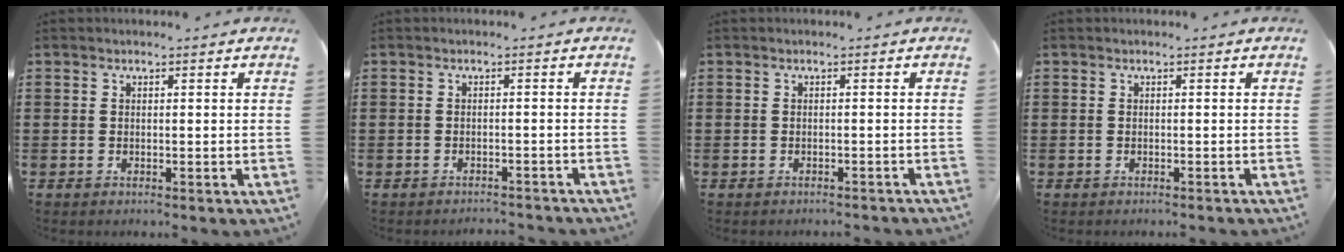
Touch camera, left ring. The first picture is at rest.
{"total": 1.5, "force": [-1.4, 0.0, 0.2], "torque": [-0.006, 0.002, -0.030]}
{"total": 0.8, "force": [-0.8, 0.0, 0.2], "torque": [-0.006, -0.001, -0.016]}
{"total": 0.5, "force": [-0.5, 0.0, 0.2], "torque": [-0.005, -0.003, -0.009]}